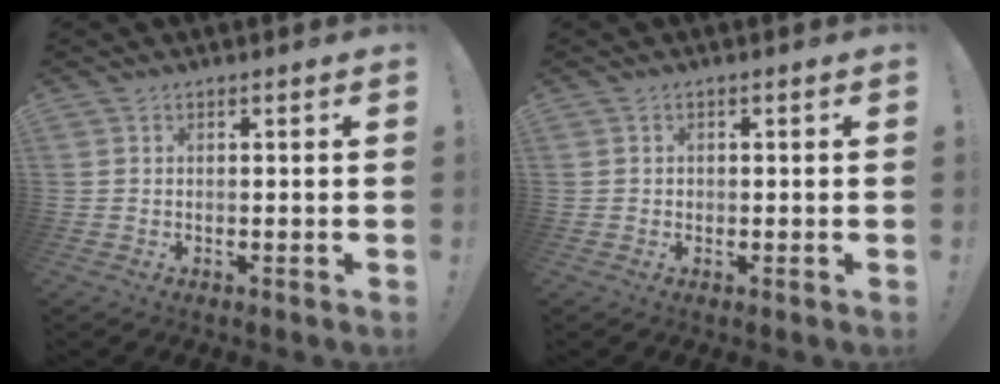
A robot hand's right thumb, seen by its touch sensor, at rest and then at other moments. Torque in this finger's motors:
{"motor_torque": [-0.01, -0.19, 0.12, -0.07, 0.00]}